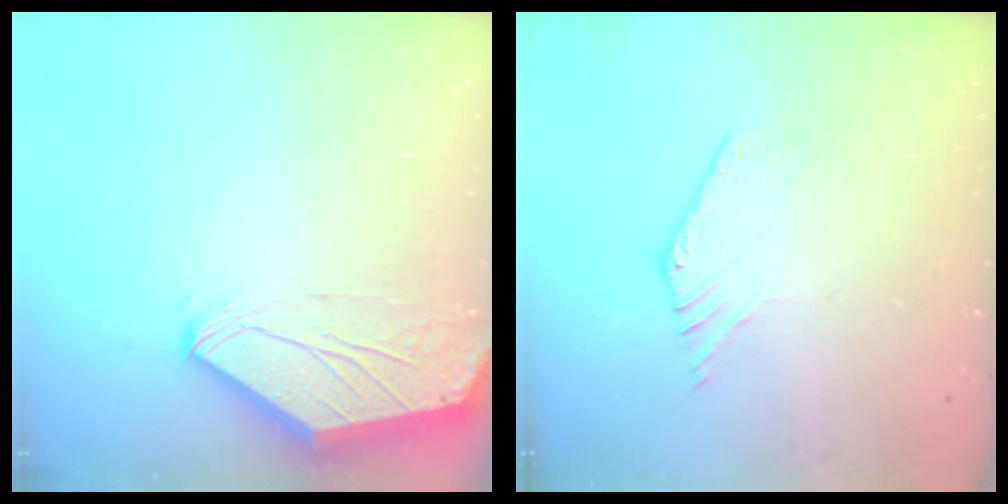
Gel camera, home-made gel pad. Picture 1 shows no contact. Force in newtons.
{"total": 0.0}